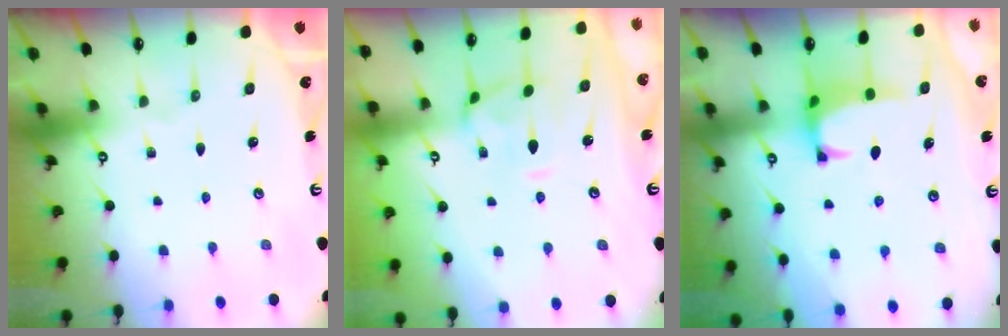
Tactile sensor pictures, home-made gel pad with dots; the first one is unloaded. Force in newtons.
{"total": 1.3, "press": 0.8, "slide": 1.1}
{"total": 1.3, "press": 1.2, "slide": 0.6}